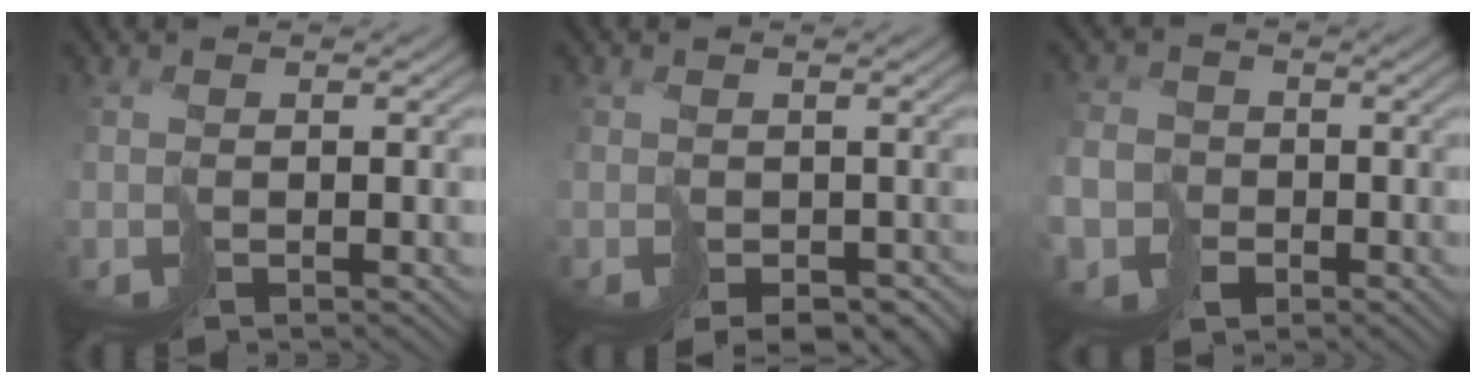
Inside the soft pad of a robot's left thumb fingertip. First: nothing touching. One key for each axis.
{"total": 3.7, "fx": -1.6, "fy": 2.9, "fz": 1.7, "tx": -0.020, "ty": -0.016, "tz": -0.005}
{"total": 7.6, "fx": -3.5, "fy": 6.2, "fz": 2.5, "tx": -0.070, "ty": -0.036, "tz": -0.083}